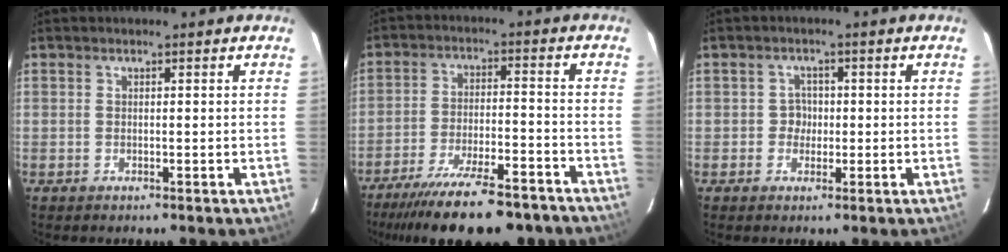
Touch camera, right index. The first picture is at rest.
{"total": 18.6, "force": [-15.0, 3.9, 10.3], "torque": [-0.144, -0.008, -0.233]}
{"total": 2.8, "force": [-0.3, 2.4, 1.4], "torque": [-0.021, 0.010, -0.004]}